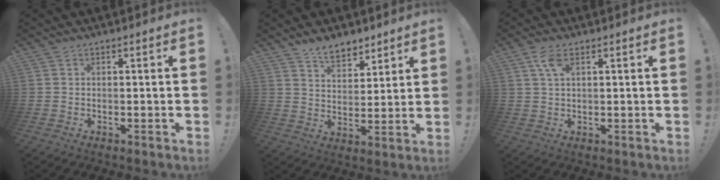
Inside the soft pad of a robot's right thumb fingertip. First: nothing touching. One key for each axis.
{"total": 8.4, "fx": 6.5, "fy": 4.2, "fz": 3.3, "tx": -0.057, "ty": -0.038, "tz": 0.124}
{"total": 4.7, "fx": 2.1, "fy": 2.0, "fz": 3.7, "tx": -0.073, "ty": 0.002, "tz": 0.037}